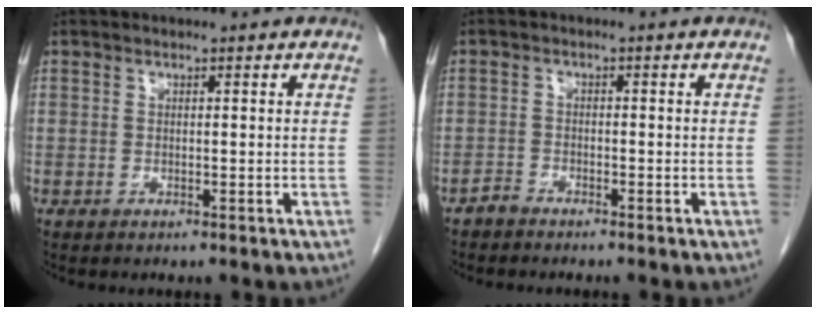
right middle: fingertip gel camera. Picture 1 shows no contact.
{"total": 1.4, "force": [-1.3, 0.4, 0.1], "torque": [-0.003, 0.001, -0.026]}